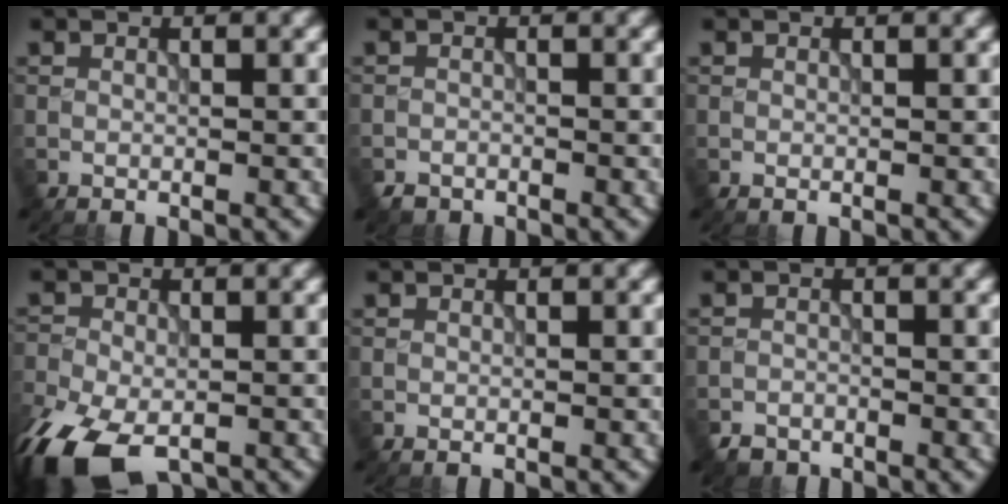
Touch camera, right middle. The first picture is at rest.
{"total": 1.2, "force": [-1.1, 0.6, 0.0], "torque": [0.001, -0.001, -0.022]}
{"total": 0.0}
{"total": 10.4, "force": [-6.8, 5.1, 6.0], "torque": [-0.130, -0.041, -0.117]}
{"total": 0.0}
{"total": 1.7, "force": [-1.5, 0.8, 0.1], "torque": [0.000, 0.000, -0.030]}